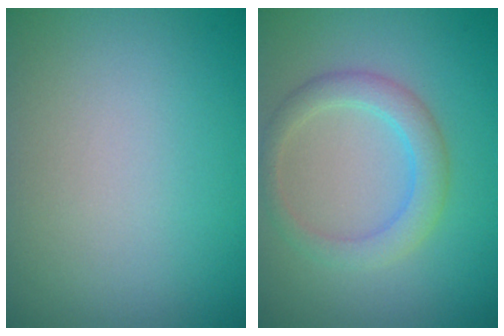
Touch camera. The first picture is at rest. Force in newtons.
{"total": 3.0, "press": 3.0, "slide": 0.1}